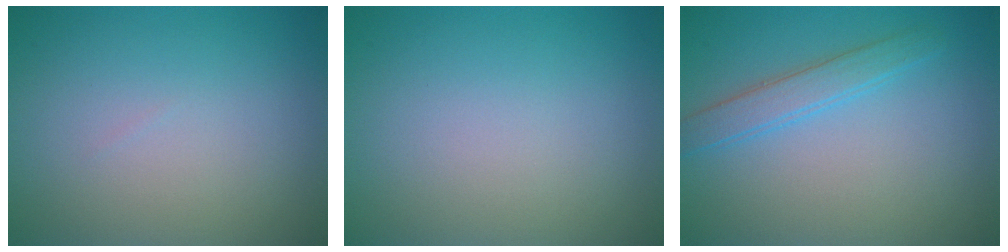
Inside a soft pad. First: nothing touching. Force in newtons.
{"total": 0.0}
{"total": 2.4, "press": 2.4, "slide": 0.1}